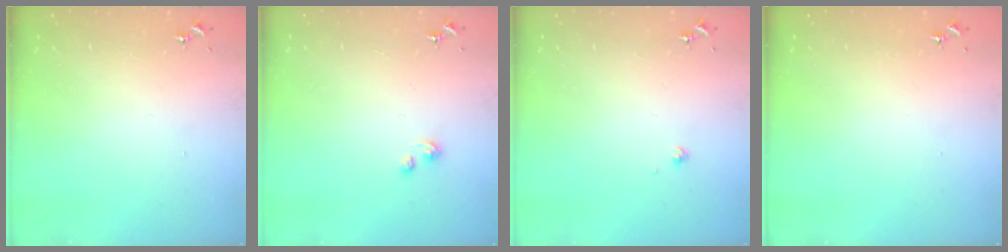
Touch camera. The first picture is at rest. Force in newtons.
{"total": 2.6, "press": 2.6, "slide": 0.2}
{"total": 1.9, "press": 1.9, "slide": 0.1}
{"total": 0.0}